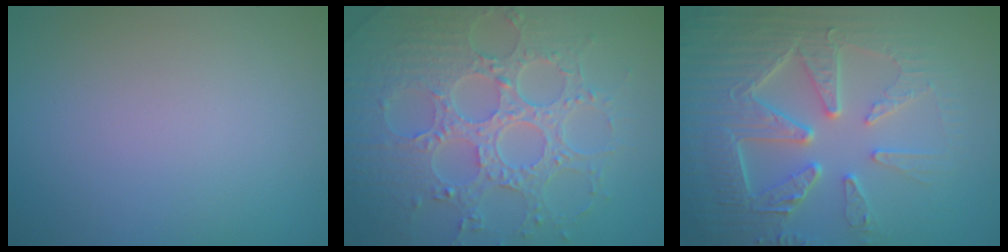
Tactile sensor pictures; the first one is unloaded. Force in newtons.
{"total": 8.5, "press": 6.2, "slide": 5.9}
{"total": 8.4, "press": 6.3, "slide": 5.7}